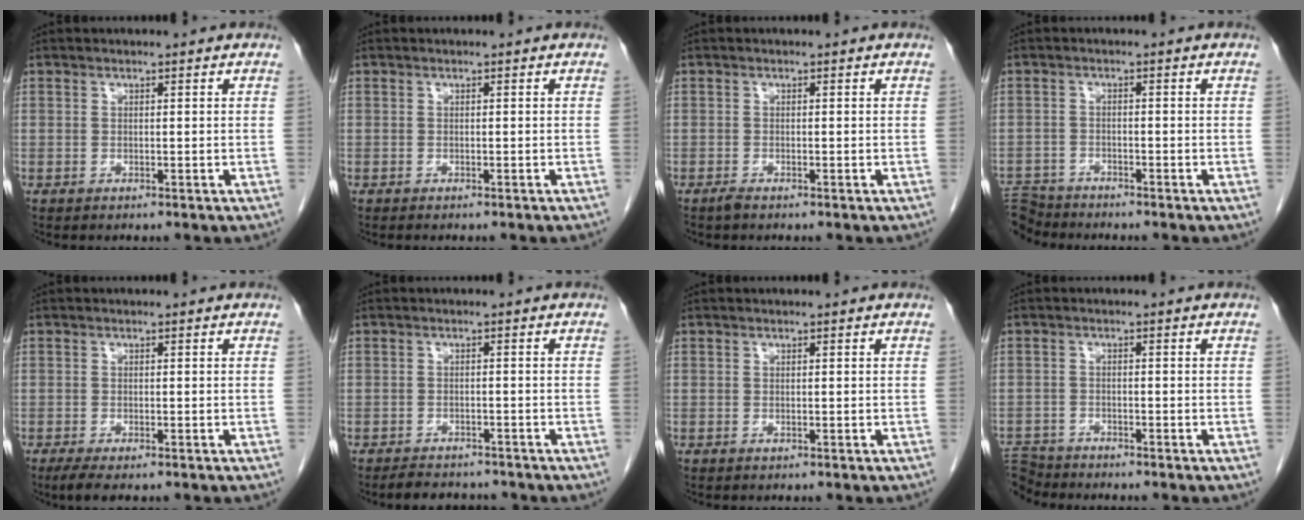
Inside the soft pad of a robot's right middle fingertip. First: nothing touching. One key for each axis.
{"total": 2.1, "fx": -1.9, "fy": 0.1, "fz": 1.0, "tx": -0.016, "ty": -0.001, "tz": -0.020}
{"total": 0.7, "fx": -0.6, "fy": 0.0, "fz": 0.3, "tx": -0.013, "ty": -0.003, "tz": -0.013}
{"total": 5.2, "fx": -5.2, "fy": 0.7, "fz": -0.4, "tx": 0.010, "ty": -0.004, "tz": -0.099}
{"total": 3.2, "fx": -2.2, "fy": 0.9, "fz": 2.3, "tx": -0.044, "ty": -0.010, "tz": -0.033}
{"total": 5.1, "fx": -4.7, "fy": 1.6, "fz": 1.4, "tx": -0.026, "ty": -0.008, "tz": -0.065}
{"total": 0.0}
{"total": 4.4, "fx": -4.4, "fy": 0.4, "fz": -0.5, "tx": 0.012, "ty": -0.007, "tz": -0.084}